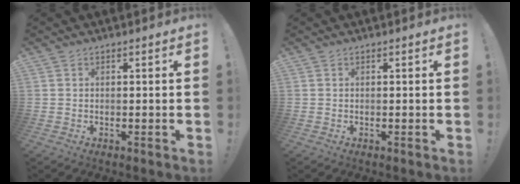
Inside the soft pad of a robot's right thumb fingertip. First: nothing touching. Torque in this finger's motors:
{"motor_torque": [-0.02, 0.17, 0.24, 0.06, 0.00]}